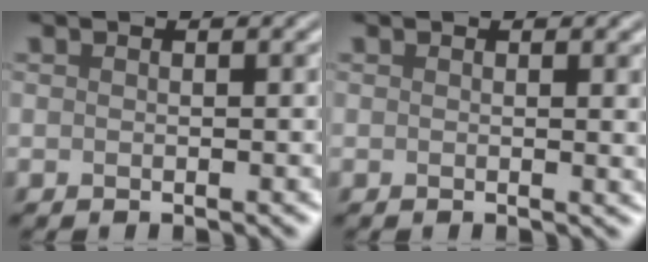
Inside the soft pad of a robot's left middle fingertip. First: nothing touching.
{"total": 1.9, "force": [0.4, 0.6, 1.8], "torque": [-0.013, 0.001, 0.002]}